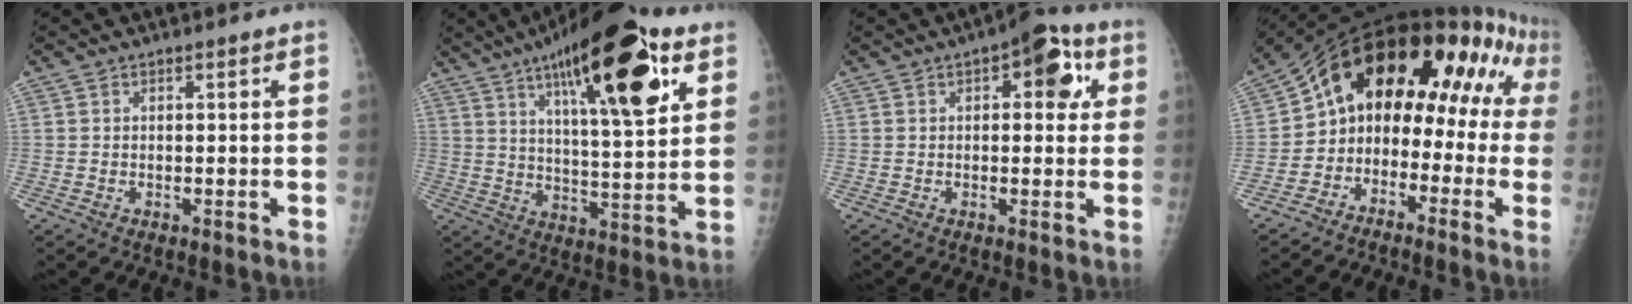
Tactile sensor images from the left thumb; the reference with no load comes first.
{"total": 23.3, "force": [11.3, 6.8, 19.2], "torque": [-0.275, -0.030, 0.174]}
{"total": 9.2, "force": [3.0, 4.6, 7.4], "torque": [-0.051, 0.007, 0.026]}
{"total": 17.7, "force": [-0.6, 12.1, 12.9], "torque": [-0.147, 0.107, -0.020]}